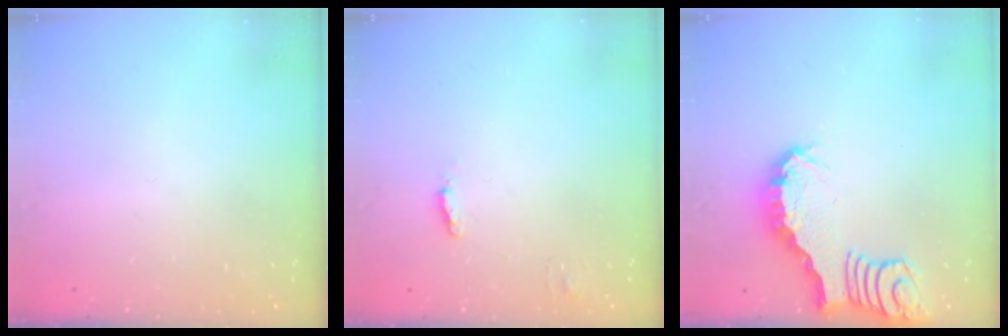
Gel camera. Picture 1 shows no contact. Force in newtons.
{"total": 3.7, "press": 3.7, "slide": 0.3}
{"total": 2.7, "press": 2.7, "slide": 0.4}